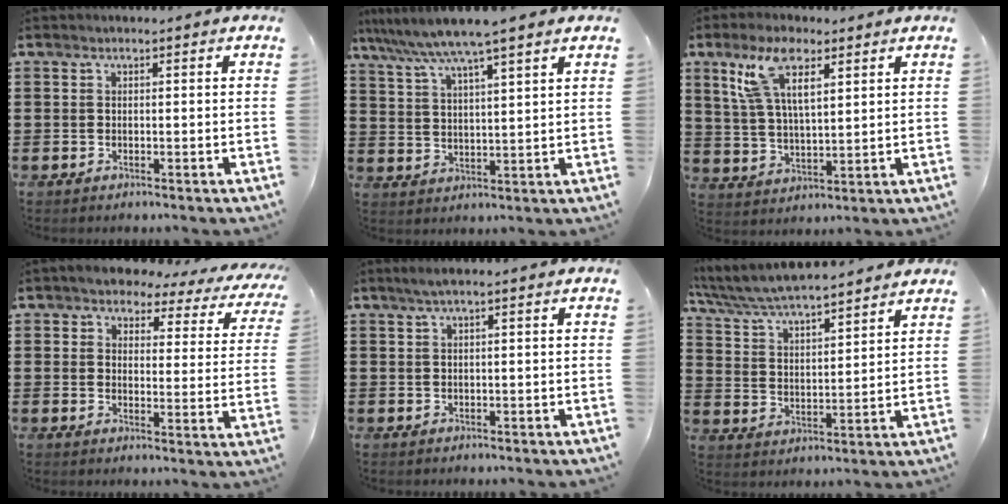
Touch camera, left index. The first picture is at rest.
{"total": 6.4, "force": [5.3, -0.5, 3.5], "torque": [-0.086, -0.027, 0.088]}
{"total": 9.5, "force": [5.3, 3.7, 6.9], "torque": [-0.149, 0.007, 0.098]}
{"total": 4.2, "force": [3.8, 1.3, 1.4], "torque": [-0.041, -0.022, 0.059]}
{"total": 1.5, "force": [0.4, 0.0, 1.4], "torque": [-0.024, -0.002, 0.008]}
{"total": 6.1, "force": [5.8, 0.4, 1.9], "torque": [-0.064, -0.037, 0.098]}